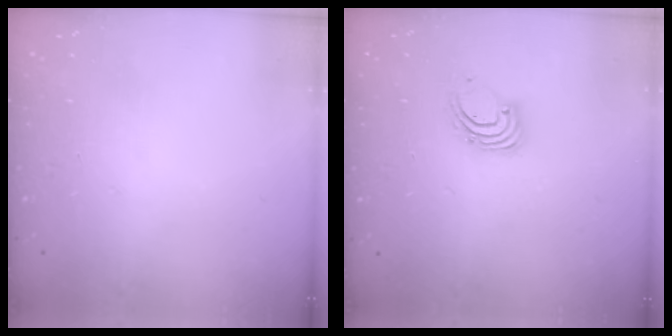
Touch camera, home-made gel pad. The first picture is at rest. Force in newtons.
{"total": 2.6, "press": 2.6, "slide": 0.2}